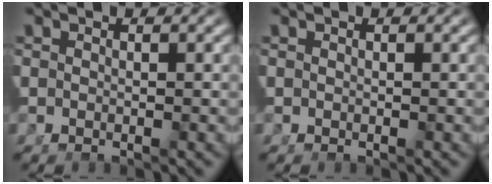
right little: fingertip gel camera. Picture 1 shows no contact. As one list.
[{"total": 0.0}]